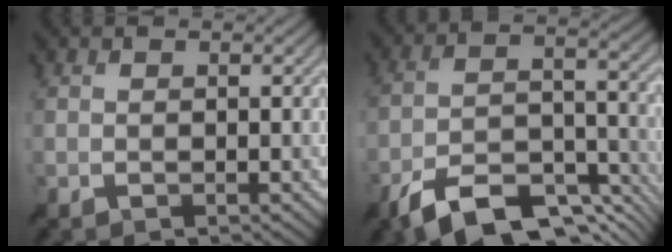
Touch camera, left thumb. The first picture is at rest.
{"total": 12.0, "force": [-8.4, 4.4, 7.3], "torque": [-0.130, 0.002, -0.164]}